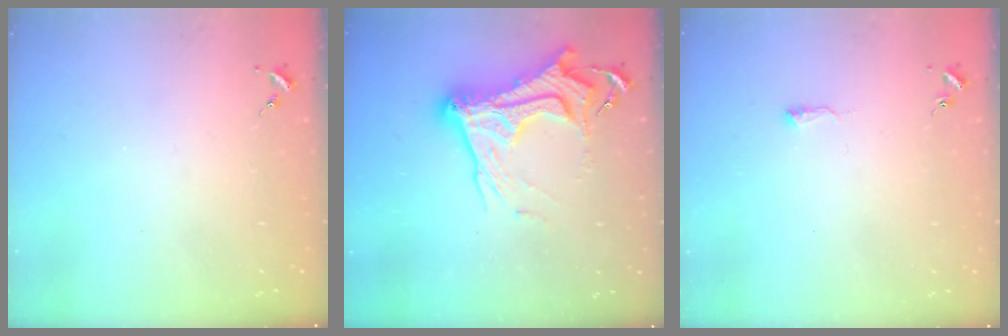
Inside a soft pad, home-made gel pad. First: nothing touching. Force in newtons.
{"total": 19.9, "press": 19.8, "slide": 1.9}
{"total": 4.9, "press": 4.9, "slide": 0.7}